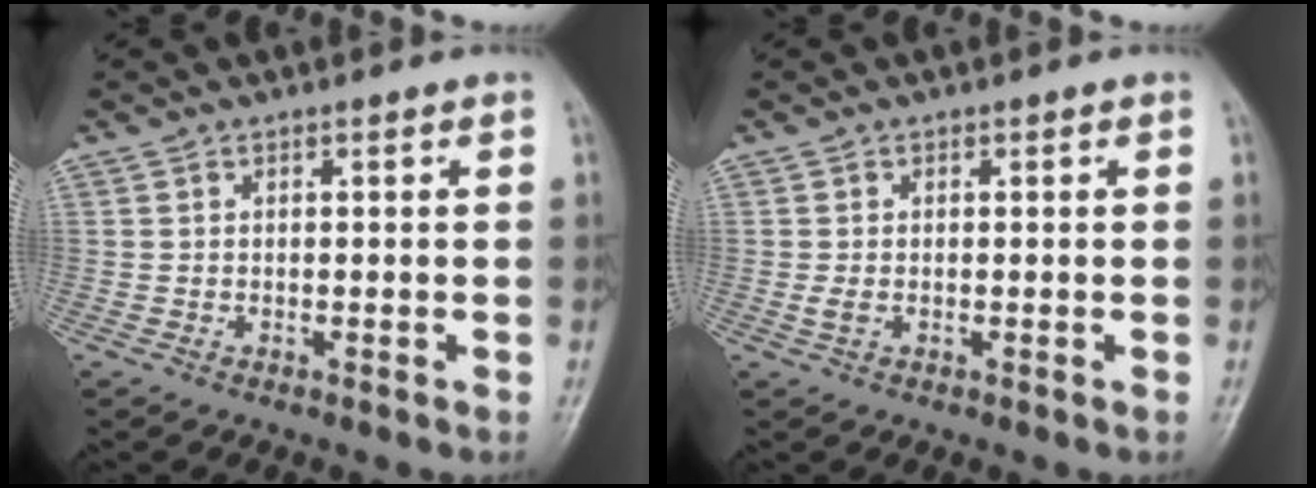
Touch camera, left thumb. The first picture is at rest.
{"total": 1.5, "force": [-0.1, 0.9, 1.2], "torque": [-0.027, 0.000, -0.004]}